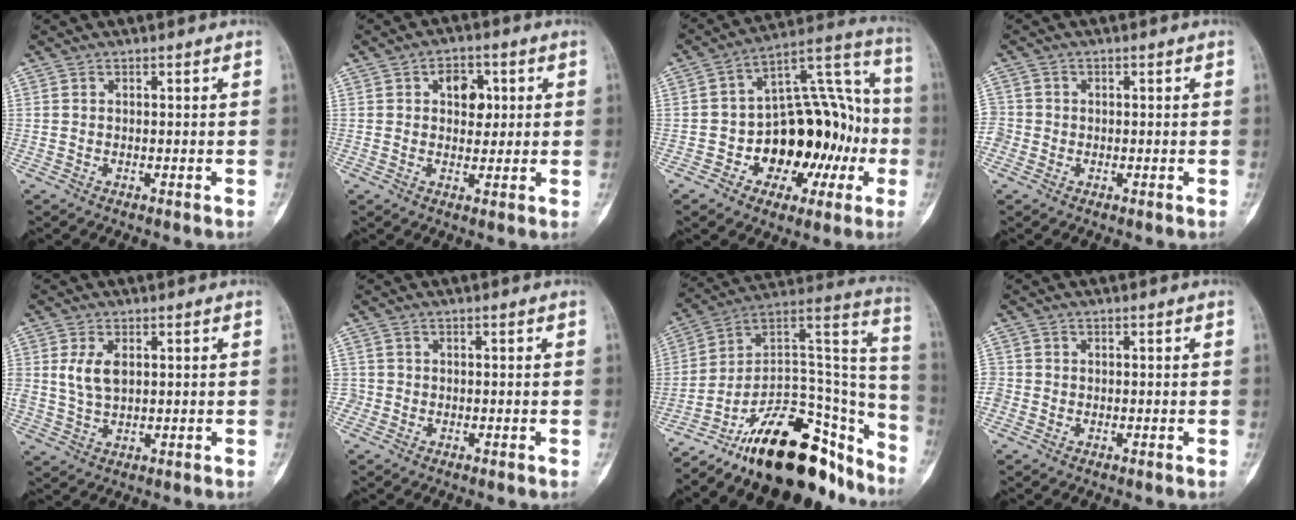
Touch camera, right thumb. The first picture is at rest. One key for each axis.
{"total": 5.7, "fx": 1.4, "fy": 4.0, "fz": 3.7, "tx": -0.025, "ty": 0.000, "tz": 0.019}
{"total": 22.4, "fx": -4.2, "fy": 14.0, "fz": 16.9, "tx": -0.190, "ty": 0.056, "tz": -0.052}
{"total": 2.9, "fx": -0.9, "fy": 2.7, "fz": 0.6, "tx": -0.004, "ty": 0.010, "tz": -0.024}
{"total": 5.1, "fx": 1.1, "fy": 2.8, "fz": 4.1, "tx": -0.081, "ty": -0.002, "tz": 0.026}
{"total": 1.4, "fx": -0.6, "fy": 1.3, "fz": -0.1, "tx": 0.011, "ty": 0.007, "tz": -0.018}
{"total": 26.5, "fx": -19.0, "fy": 11.3, "fz": 14.6, "tx": -0.125, "ty": 0.127, "tz": -0.296}
{"total": 2.2, "fx": -0.7, "fy": 2.0, "fz": 0.7, "tx": -0.007, "ty": 0.006, "tz": -0.018}